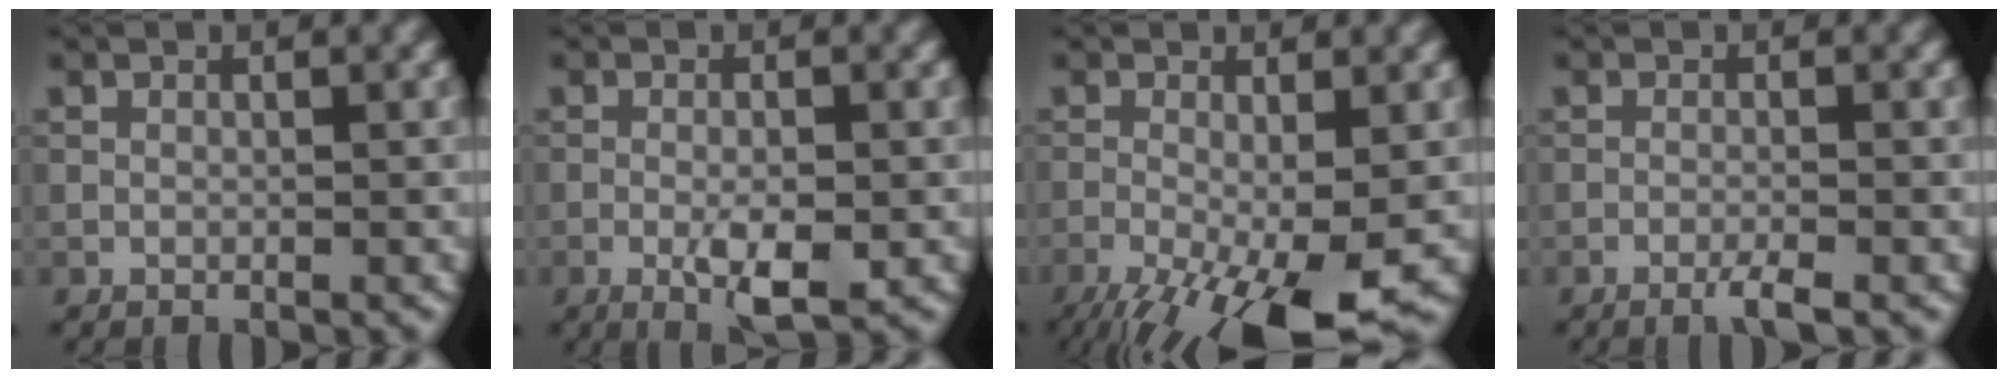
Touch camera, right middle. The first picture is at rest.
{"total": 4.0, "force": [-1.3, 1.1, 3.6], "torque": [-0.063, -0.004, -0.021]}
{"total": 10.5, "force": [-5.0, 2.9, 8.7], "torque": [-0.158, -0.029, -0.086]}
{"total": 2.0, "force": [-1.1, 0.2, 1.6], "torque": [-0.025, 0.002, -0.026]}